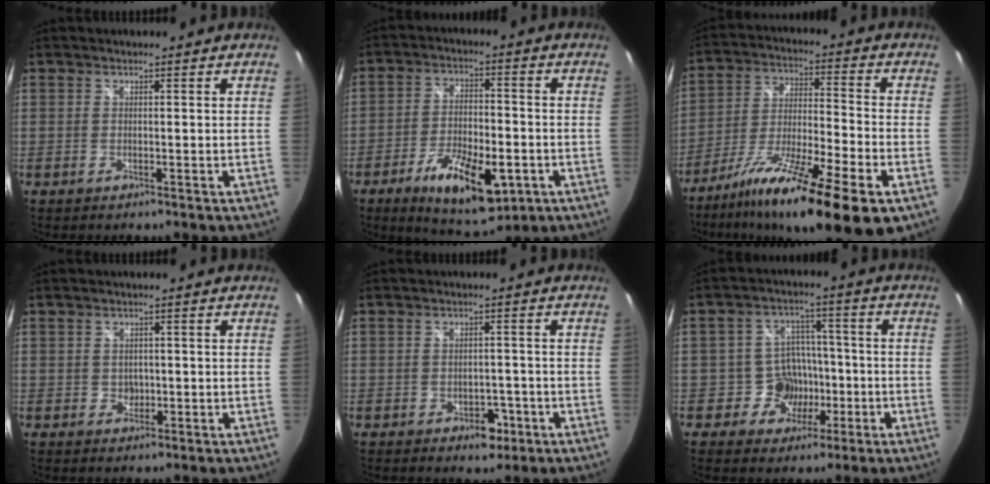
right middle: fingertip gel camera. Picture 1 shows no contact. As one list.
[{"total": 14.4, "force": [-6.8, 5.8, 11.3], "torque": [-0.213, -0.018, -0.102]}, {"total": 19.4, "force": [-12.1, 2.2, 15.0], "torque": [-0.266, -0.033, -0.209]}, {"total": 1.7, "force": [-0.2, 1.7, 0.4], "torque": [-0.001, -0.002, -0.001]}, {"total": 3.8, "force": [-2.0, 2.7, 1.9], "torque": [-0.034, 0.001, -0.018]}, {"total": 7.8, "force": [-2.7, 7.2, 1.2], "torque": [-0.032, 0.033, -0.035]}]